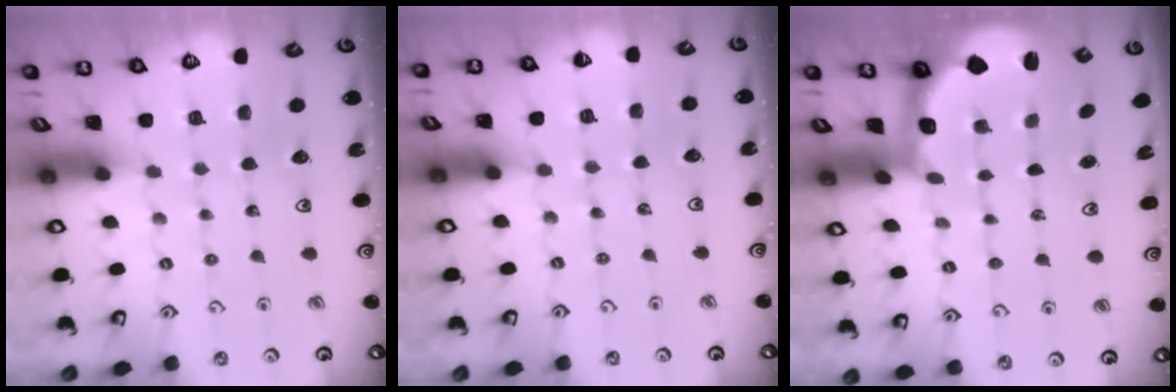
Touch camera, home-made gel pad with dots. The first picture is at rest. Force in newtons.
{"total": 1.3, "press": 1.3, "slide": 0.2}
{"total": 2.2, "press": 1.5, "slide": 1.6}